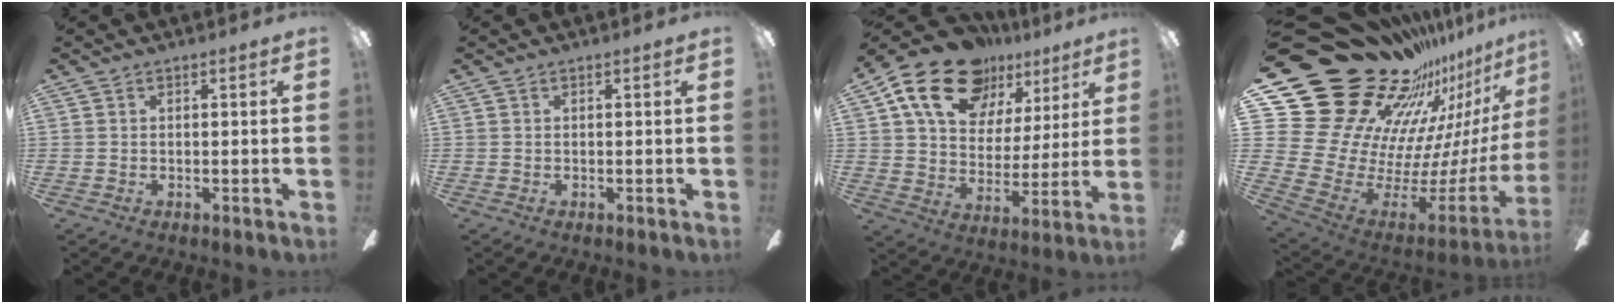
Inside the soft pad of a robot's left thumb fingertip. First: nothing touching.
{"total": 0.0}
{"total": 20.3, "force": [13.0, 12.2, 9.7], "torque": [-0.170, -0.068, 0.233]}
{"total": 33.0, "force": [22.0, 18.0, 16.7], "torque": [-0.229, -0.234, 0.478]}